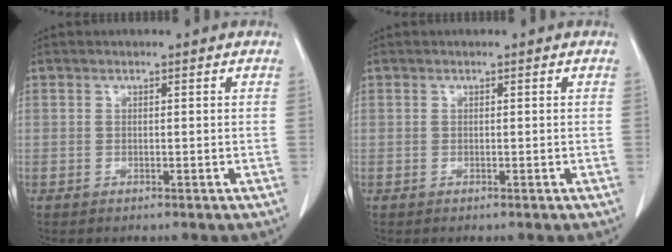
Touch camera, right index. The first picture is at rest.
{"total": 0.0}